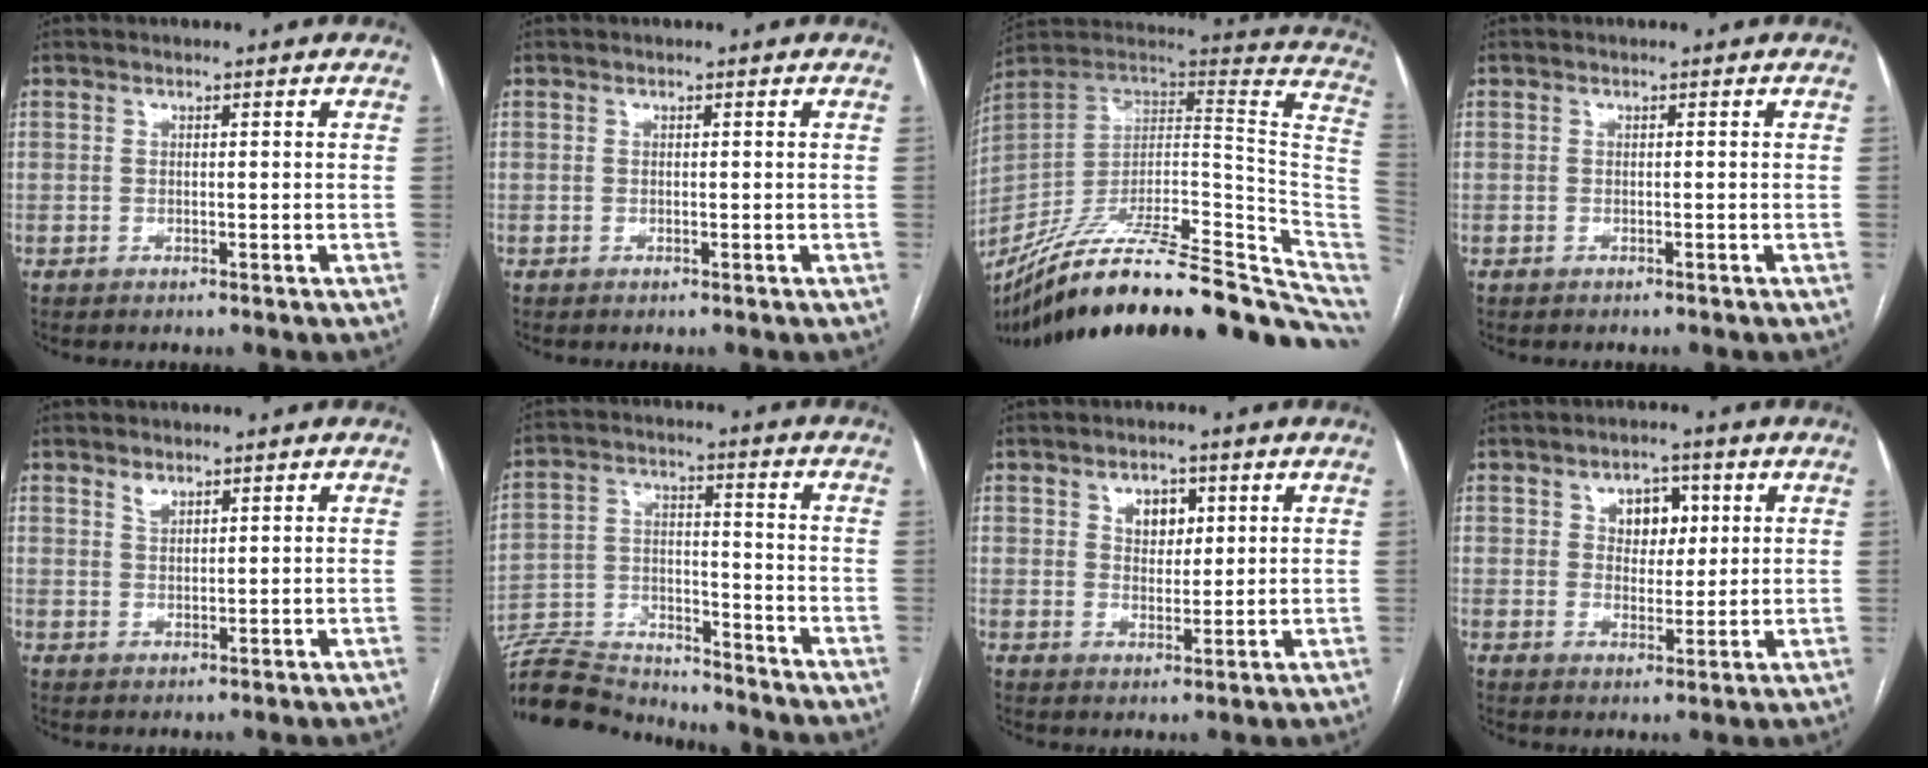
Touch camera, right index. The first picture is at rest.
{"total": 0.0}
{"total": 36.5, "force": [-29.5, 6.2, 20.6], "torque": [-0.230, -0.027, -0.428]}
{"total": 1.0, "force": [-0.8, 0.5, 0.0], "torque": [-0.004, 0.004, -0.013]}
{"total": 1.8, "force": [1.3, 0.9, 0.8], "torque": [-0.015, 0.000, 0.028]}
{"total": 15.9, "force": [-15.3, 2.7, 3.3], "torque": [-0.066, 0.019, -0.253]}
{"total": 4.4, "force": [1.8, 2.9, 2.8], "torque": [-0.042, 0.006, 0.033]}
{"total": 5.6, "force": [1.9, 3.8, 3.7], "torque": [-0.051, 0.014, 0.033]}